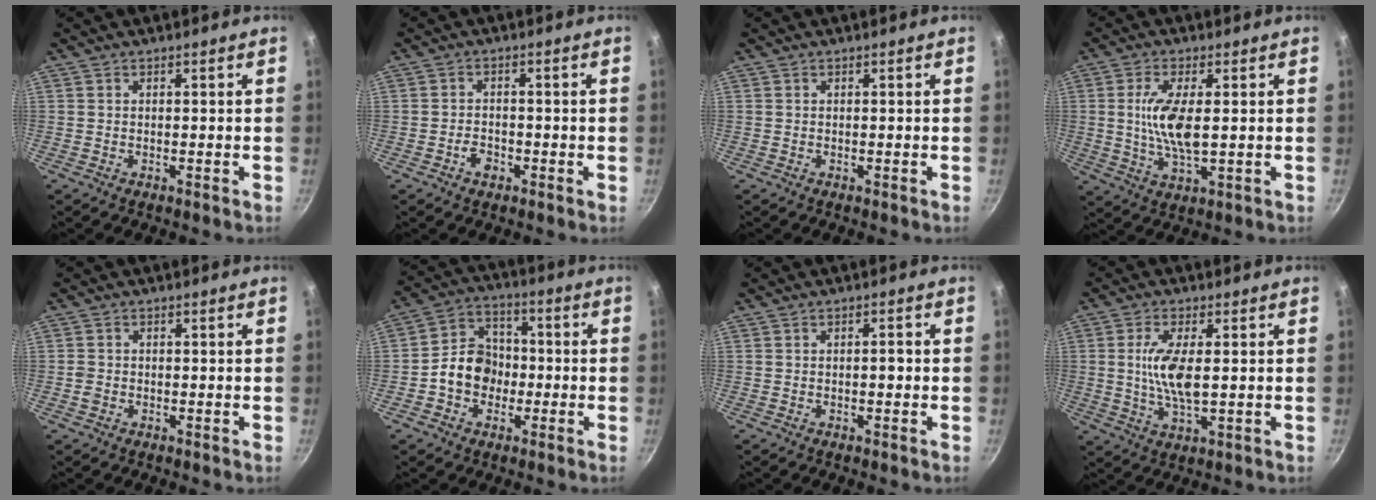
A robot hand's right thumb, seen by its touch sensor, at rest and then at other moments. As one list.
[{"total": 2.8, "force": [-1.4, 1.9, 1.5], "torque": [-0.018, 0.016, -0.025]}, {"total": 0.0}, {"total": 9.5, "force": [0.8, 3.4, 8.8], "torque": [-0.175, -0.007, 0.016]}, {"total": 1.5, "force": [-0.5, 1.2, 0.6], "torque": [-0.012, 0.005, -0.010]}, {"total": 10.0, "force": [-2.0, 8.4, 5.2], "torque": [-0.051, 0.033, -0.047]}, {"total": 1.6, "force": [-0.2, 0.7, 1.4], "torque": [-0.020, 0.006, -0.004]}, {"total": 8.6, "force": [0.7, 3.1, 8.0], "torque": [-0.162, -0.005, 0.014]}]